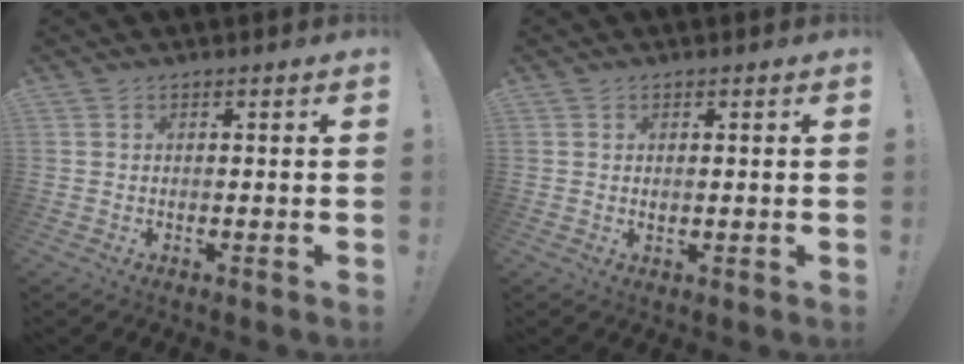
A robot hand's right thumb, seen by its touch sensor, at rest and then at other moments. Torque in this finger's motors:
{"motor_torque": [0.02, -0.16, -0.01, 0.17, -0.04]}